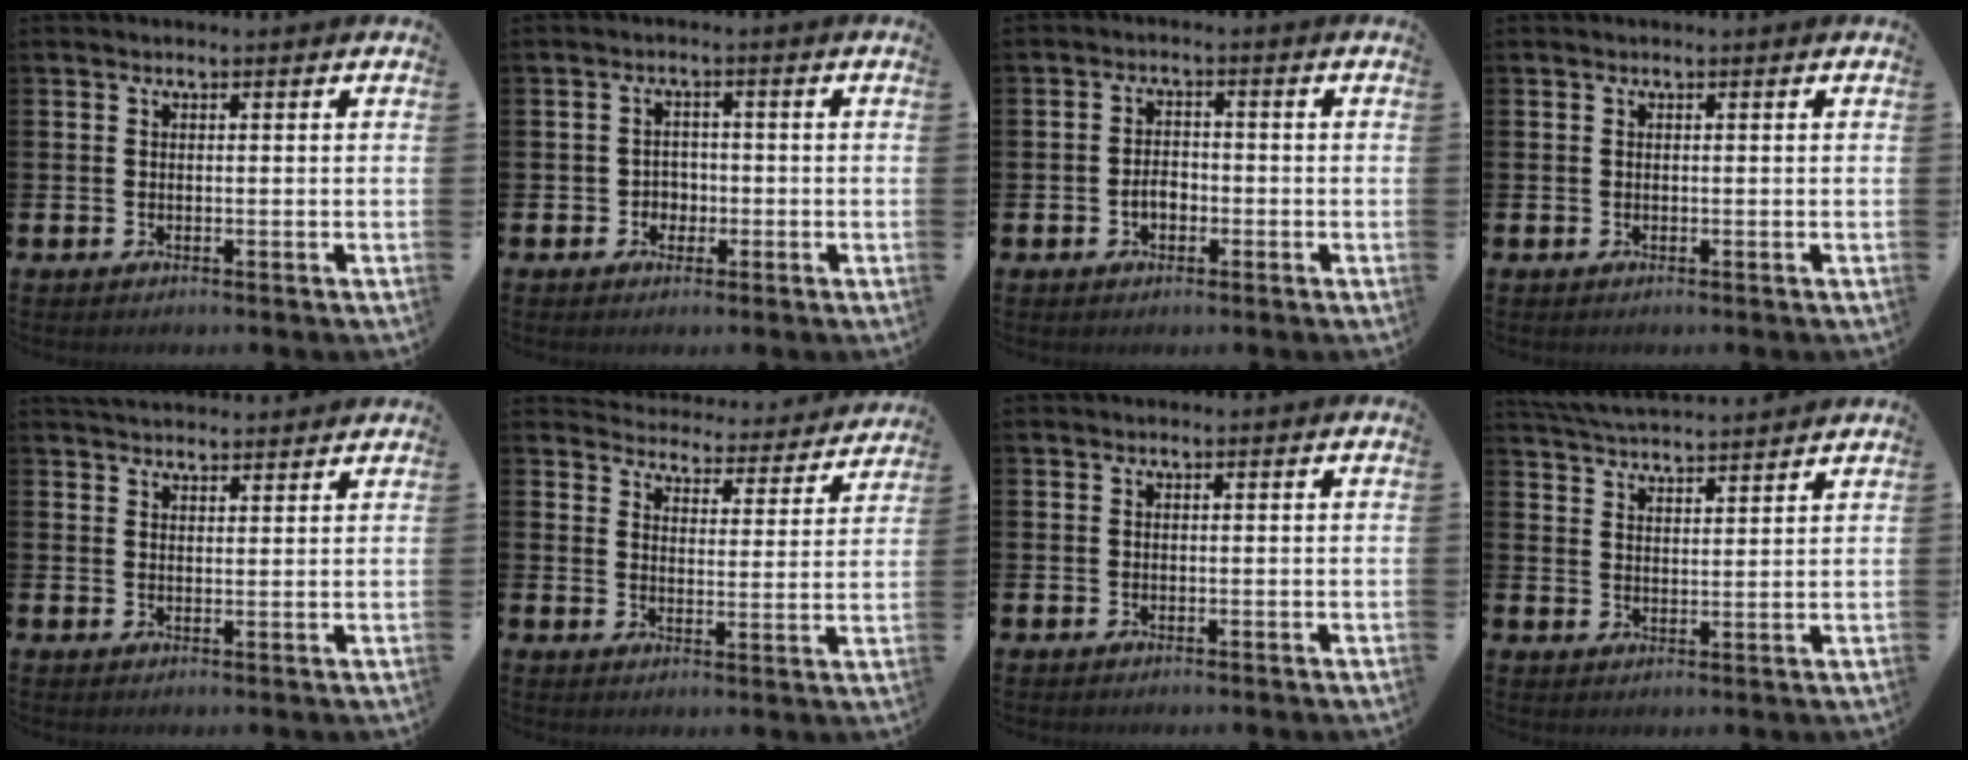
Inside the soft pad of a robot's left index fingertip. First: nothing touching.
{"total": 2.3, "force": [-0.7, 2.1, 0.6], "torque": [-0.015, 0.005, -0.019]}
{"total": 2.4, "force": [-0.8, 1.7, 1.6], "torque": [-0.020, 0.001, -0.020]}
{"total": 0.0}
{"total": 3.3, "force": [3.3, 0.5, 0.2], "torque": [-0.008, -0.014, 0.061]}
{"total": 4.5, "force": [4.5, 0.8, 0.0], "torque": [-0.011, -0.046, 0.072]}
{"total": 0.0}
{"total": 4.8, "force": [4.8, 0.1, 0.4], "torque": [-0.027, -0.027, 0.086]}